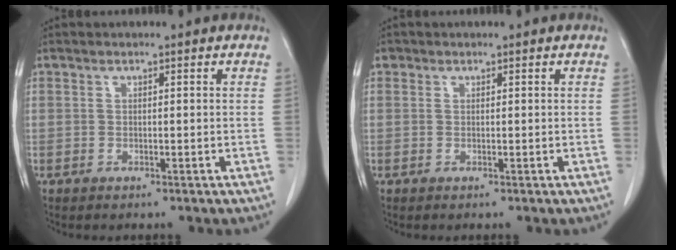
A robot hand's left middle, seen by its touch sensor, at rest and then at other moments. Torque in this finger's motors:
{"motor_torque": [0.09, -0.06, -0.06, -0.01]}